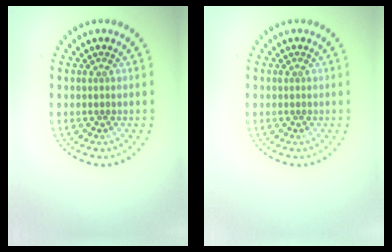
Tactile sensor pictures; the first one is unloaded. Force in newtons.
{"total": 0.0}